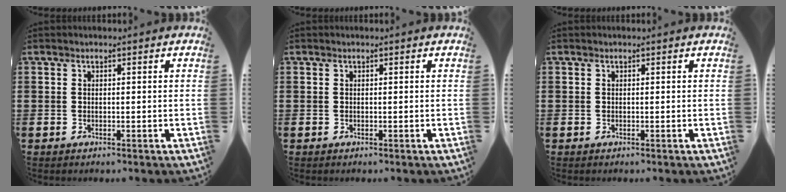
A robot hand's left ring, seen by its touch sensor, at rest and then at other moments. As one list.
[{"total": 0.0}, {"total": 0.0}]